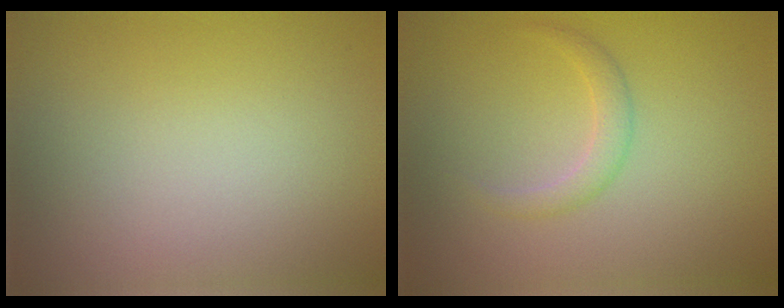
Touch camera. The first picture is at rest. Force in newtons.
{"total": 1.6, "press": 1.6, "slide": 0.1}